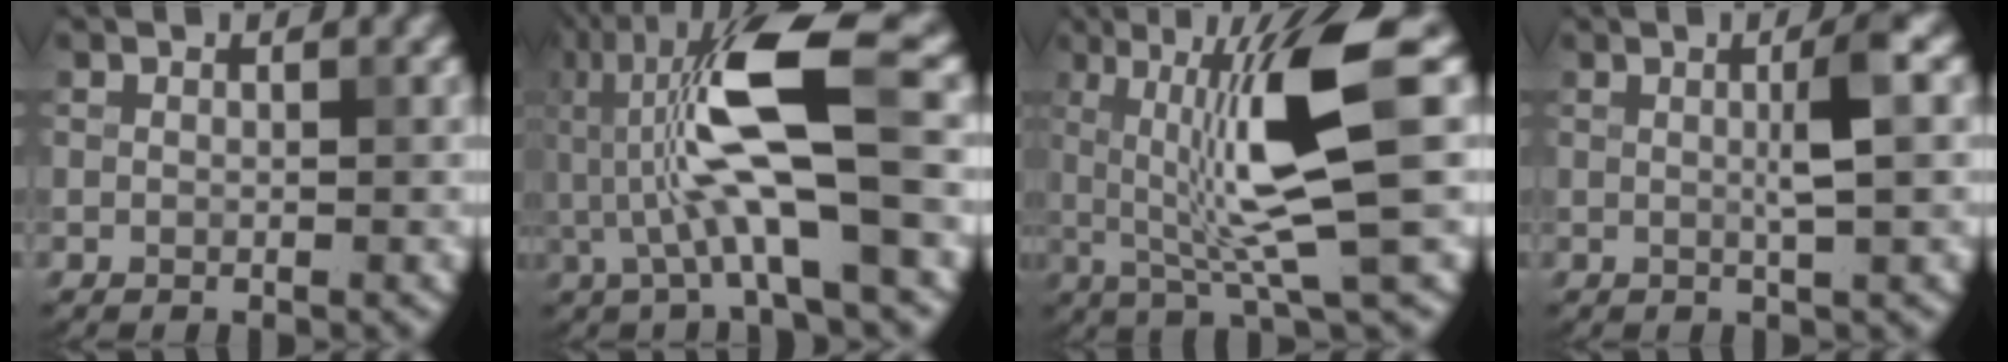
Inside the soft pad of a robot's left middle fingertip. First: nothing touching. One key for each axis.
{"total": 10.1, "fx": 0.6, "fy": 2.3, "fz": 9.8, "tx": -0.190, "ty": 0.009, "tz": 0.011}
{"total": 10.1, "fx": 1.1, "fy": 1.8, "fz": 9.9, "tx": -0.152, "ty": 0.000, "tz": 0.022}
{"total": 3.2, "fx": 0.4, "fy": 0.4, "fz": 3.1, "tx": -0.049, "ty": 0.004, "tz": 0.002}